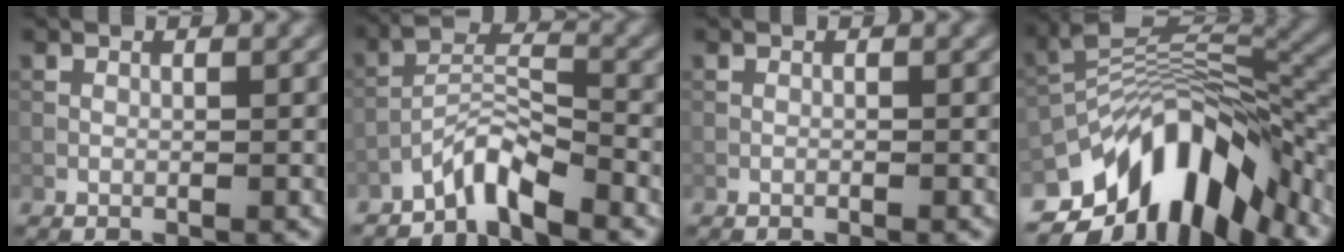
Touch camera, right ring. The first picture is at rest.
{"total": 4.1, "force": [-3.5, 0.8, 2.1], "torque": [-0.035, 0.012, -0.075]}
{"total": 0.0}
{"total": 12.7, "force": [-7.2, 5.7, 8.7], "torque": [-0.152, 0.021, -0.138]}